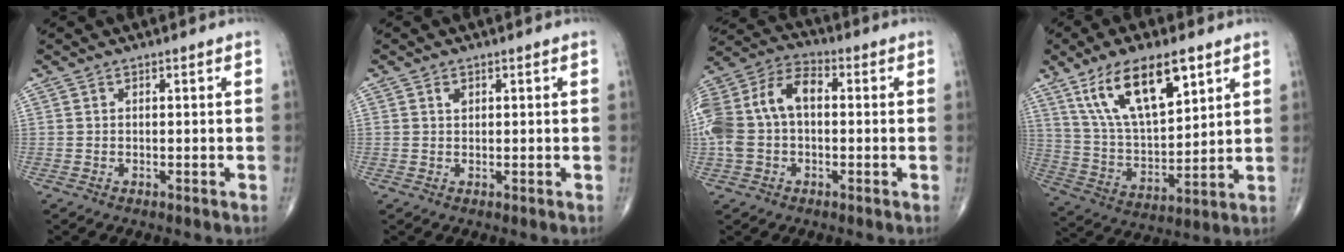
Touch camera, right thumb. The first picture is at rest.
{"total": 1.1, "force": [0.6, 0.8, 0.6], "torque": [-0.003, -0.002, 0.010]}
{"total": 15.5, "force": [0.6, 9.8, 11.9], "torque": [-0.256, 0.047, 0.003]}
{"total": 17.6, "force": [9.4, 7.0, 13.1], "torque": [-0.210, -0.033, 0.181]}